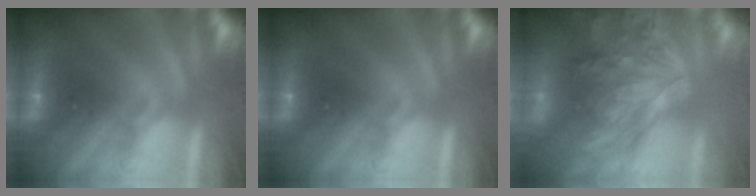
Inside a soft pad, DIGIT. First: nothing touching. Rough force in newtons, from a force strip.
{"total": 0.0}
{"total": 8.8}